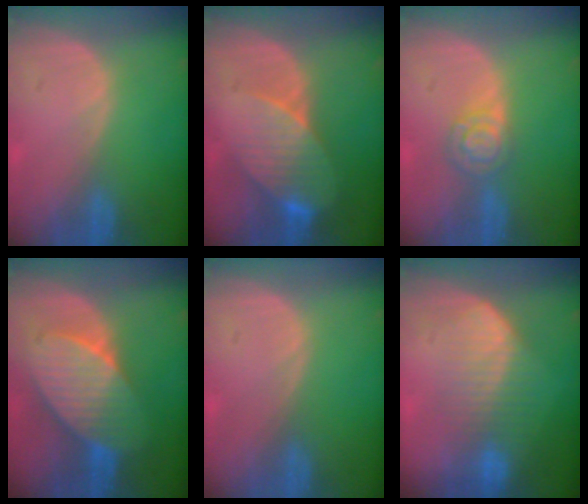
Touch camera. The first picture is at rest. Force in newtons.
{"total": 8.2, "press": 7.3, "slide": 3.7}
{"total": 4.6, "press": 4.2, "slide": 2.0}
{"total": 8.3, "press": 8.3, "slide": 0.3}
{"total": 0.0}
{"total": 6.8, "press": 6.7, "slide": 1.3}